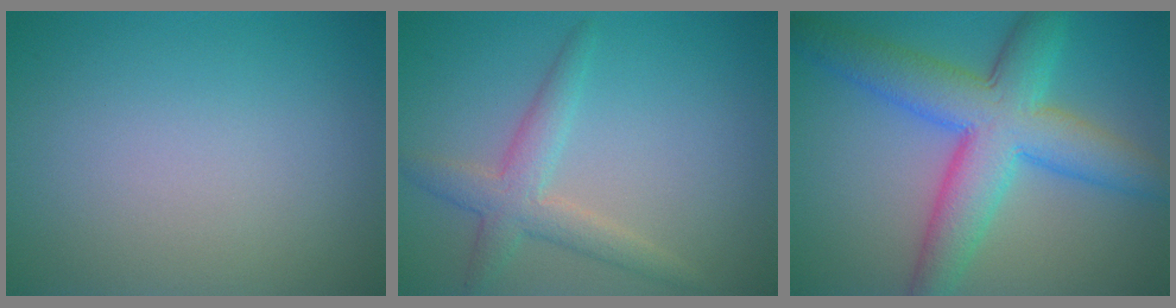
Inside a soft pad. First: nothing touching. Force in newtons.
{"total": 3.3, "press": 3.3, "slide": 0.1}
{"total": 8.6, "press": 8.6, "slide": 0.1}